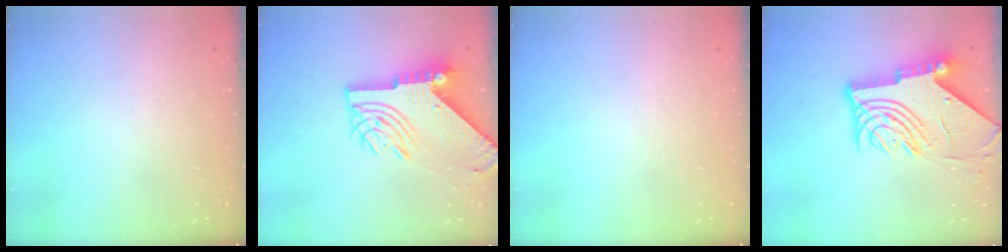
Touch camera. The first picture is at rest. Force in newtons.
{"total": 13.2, "press": 13.1, "slide": 1.6}
{"total": 0.0}
{"total": 14.9, "press": 14.8, "slide": 1.9}